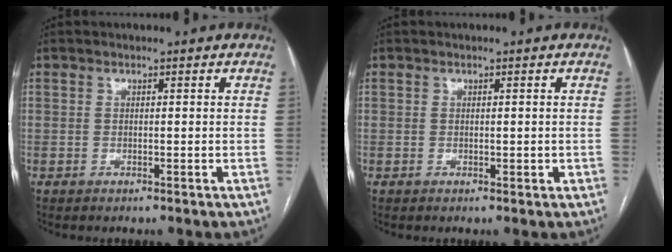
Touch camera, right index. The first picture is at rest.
{"total": 0.7, "force": [-0.1, 0.5, 0.4], "torque": [-0.004, 0.001, 0.001]}